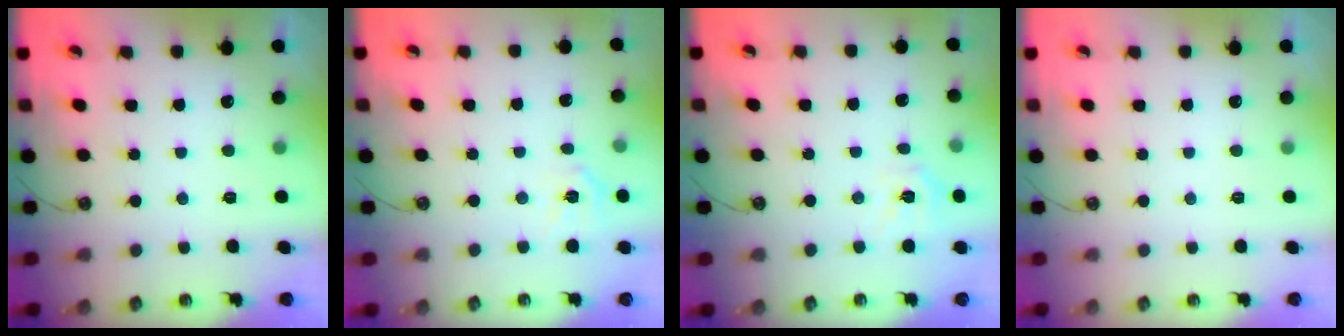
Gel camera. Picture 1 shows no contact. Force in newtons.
{"total": 5.7, "press": 5.7, "slide": 0.6}
{"total": 8.7, "press": 8.7, "slide": 1.1}
{"total": 0.0}